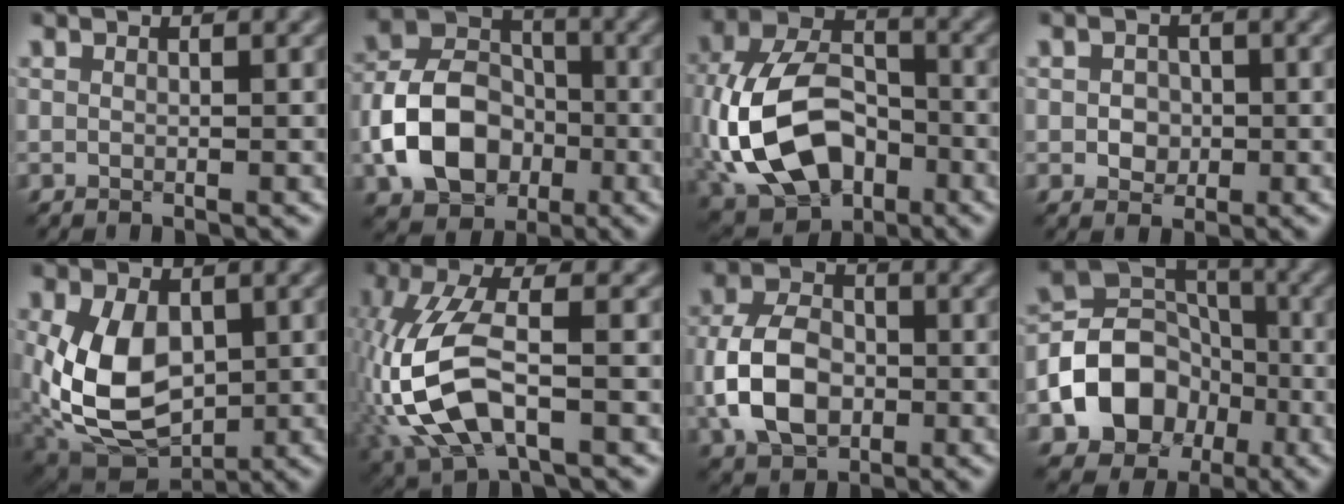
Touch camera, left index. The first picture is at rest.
{"total": 8.5, "force": [-2.6, 6.3, 5.0], "torque": [-0.093, 0.004, -0.058]}
{"total": 12.7, "force": [-3.5, 8.5, 8.8], "torque": [-0.186, -0.007, -0.073]}
{"total": 1.9, "force": [-0.2, 1.7, 1.0], "torque": [-0.012, -0.002, -0.005]}
{"total": 9.0, "force": [-0.3, 5.8, 6.9], "torque": [-0.150, -0.009, -0.005]}
{"total": 10.2, "force": [-2.2, 4.6, 8.8], "torque": [-0.212, 0.002, -0.053]}
{"total": 6.9, "force": [-1.6, 4.8, 4.8], "torque": [-0.102, 0.004, -0.038]}
{"total": 8.8, "force": [-3.4, 6.8, 4.5], "torque": [-0.063, 0.000, -0.067]}